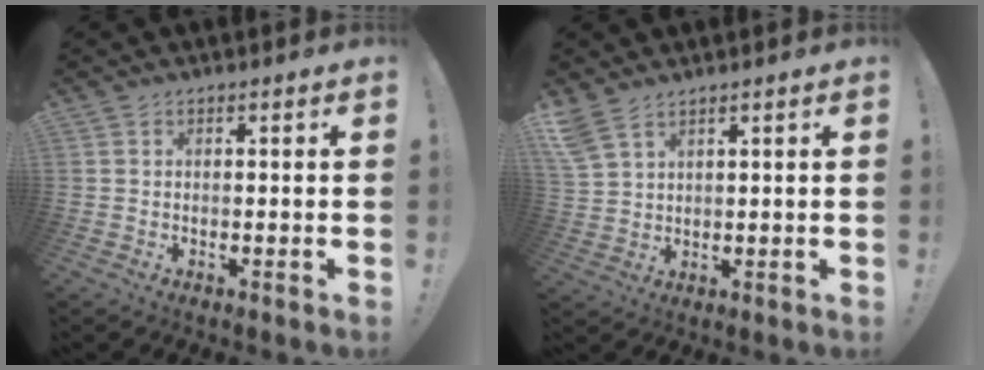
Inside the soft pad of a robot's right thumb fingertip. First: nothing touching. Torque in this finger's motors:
{"motor_torque": [-0.34, 0.87, 1.23, 1.11, 0.10]}